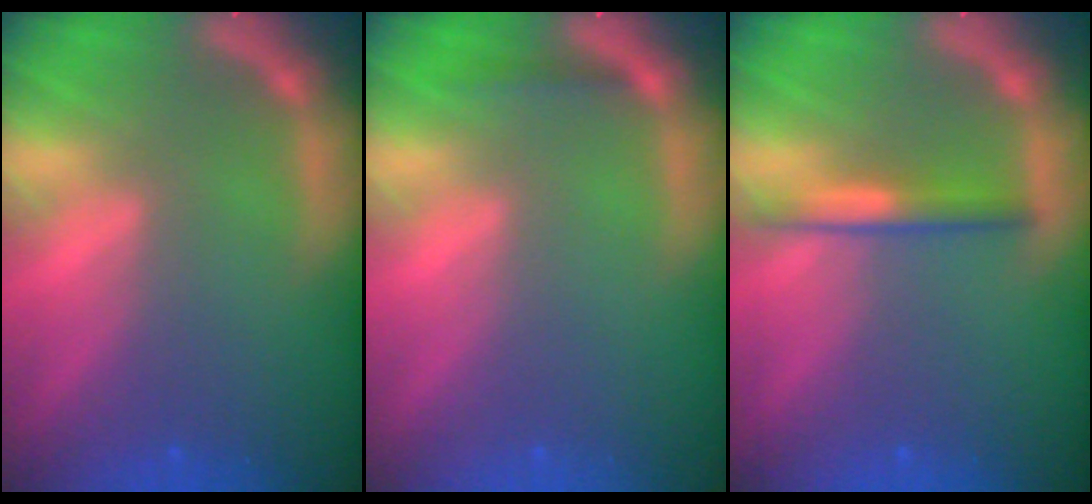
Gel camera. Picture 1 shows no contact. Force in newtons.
{"total": 0.9}
{"total": 2.5}